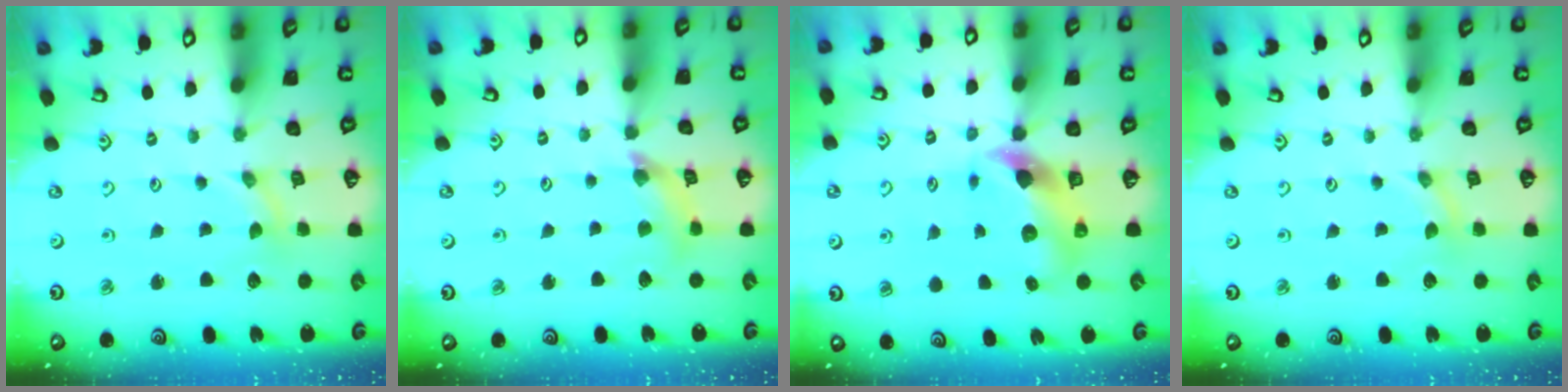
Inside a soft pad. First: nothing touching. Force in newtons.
{"total": 7.1, "press": 7.1, "slide": 0.6}
{"total": 7.0, "press": 6.9, "slide": 1.0}
{"total": 0.0}